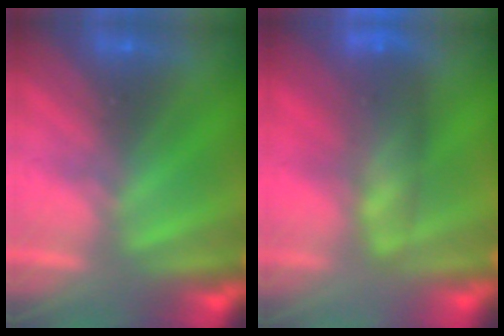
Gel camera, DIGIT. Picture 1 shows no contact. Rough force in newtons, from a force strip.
{"total": 7.5}